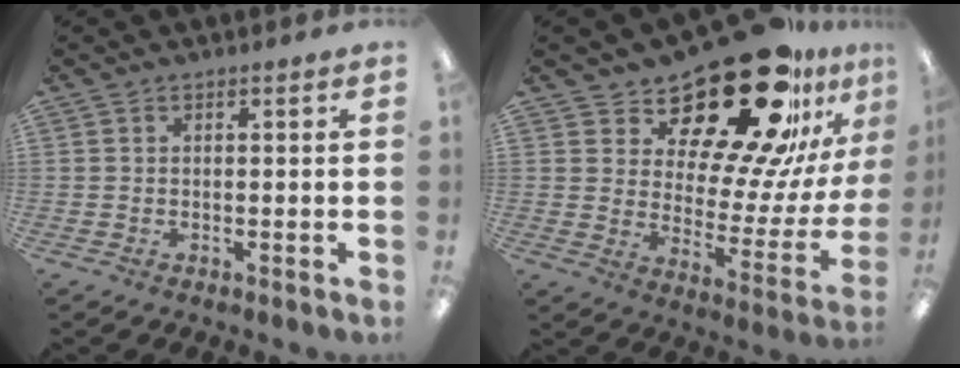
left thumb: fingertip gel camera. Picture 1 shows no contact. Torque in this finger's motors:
{"motor_torque": [0.53, 0.78, 1.39, -1.38, 0.06]}